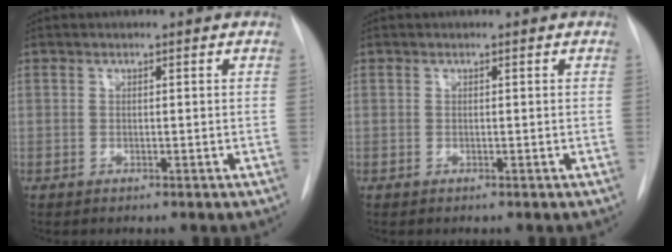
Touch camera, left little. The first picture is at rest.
{"total": 0.0}